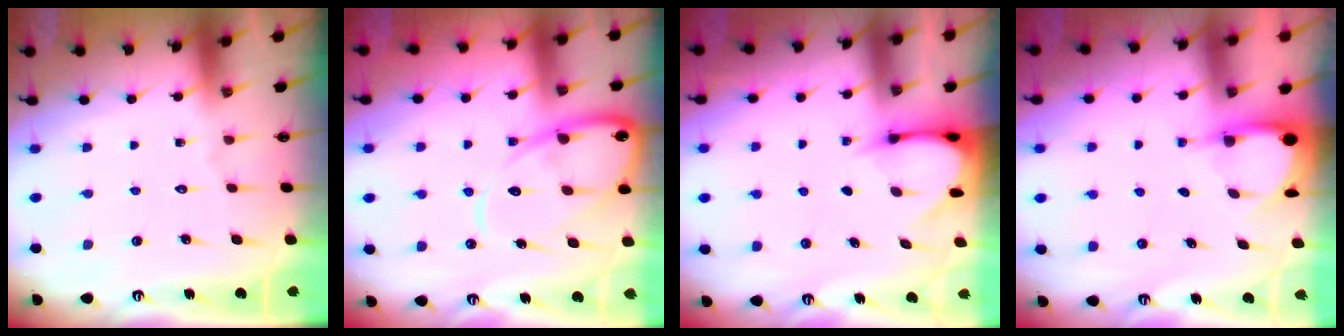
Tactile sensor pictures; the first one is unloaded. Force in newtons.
{"total": 12.7, "press": 12.6, "slide": 1.4}
{"total": 3.6, "press": 3.6, "slide": 0.3}
{"total": 3.4, "press": 3.4, "slide": 0.3}